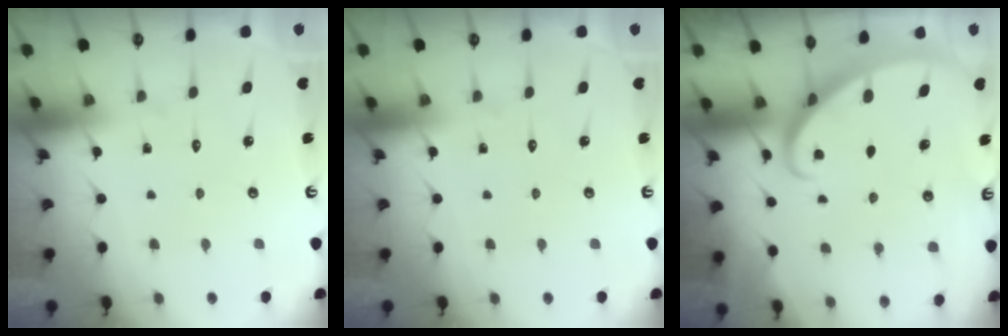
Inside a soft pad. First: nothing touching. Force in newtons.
{"total": 0.0}
{"total": 2.0, "press": 2.0, "slide": 0.3}